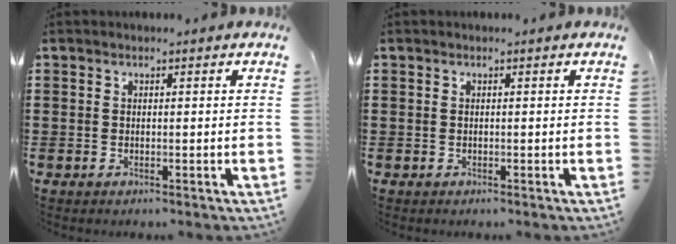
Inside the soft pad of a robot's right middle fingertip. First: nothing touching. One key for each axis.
{"total": 0.0}